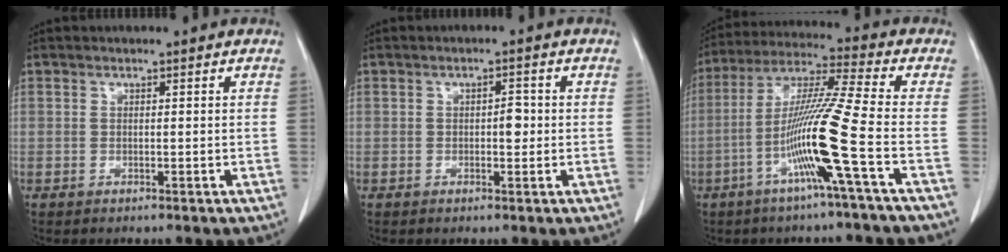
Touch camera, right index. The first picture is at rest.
{"total": 2.1, "force": [-0.1, 1.0, 1.8], "torque": [-0.025, 0.004, -0.002]}
{"total": 13.2, "force": [-4.5, -2.3, 12.2], "torque": [-0.238, -0.006, -0.093]}